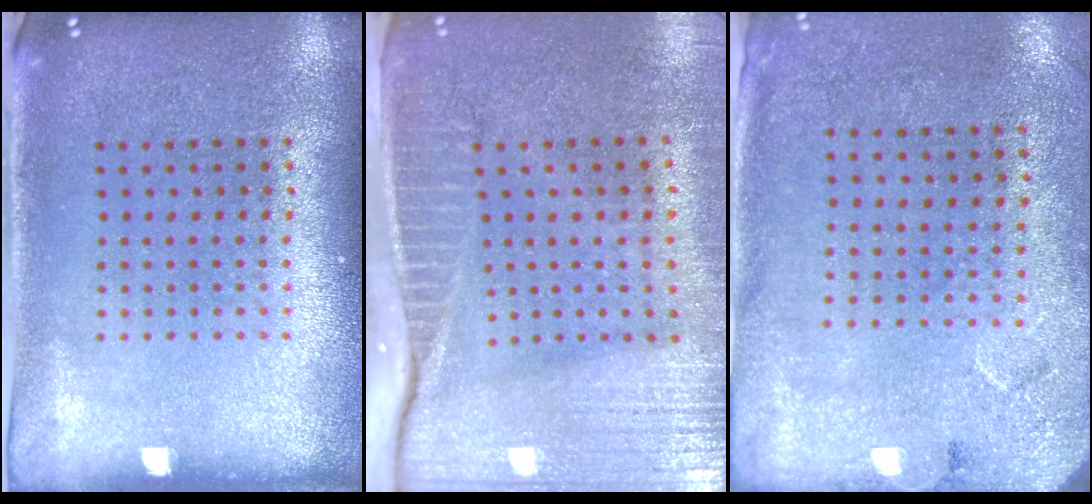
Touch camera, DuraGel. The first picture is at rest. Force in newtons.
{"total": 4.1, "press": 3.6, "slide": 1.9}
{"total": 2.7, "press": 2.2, "slide": 1.6}